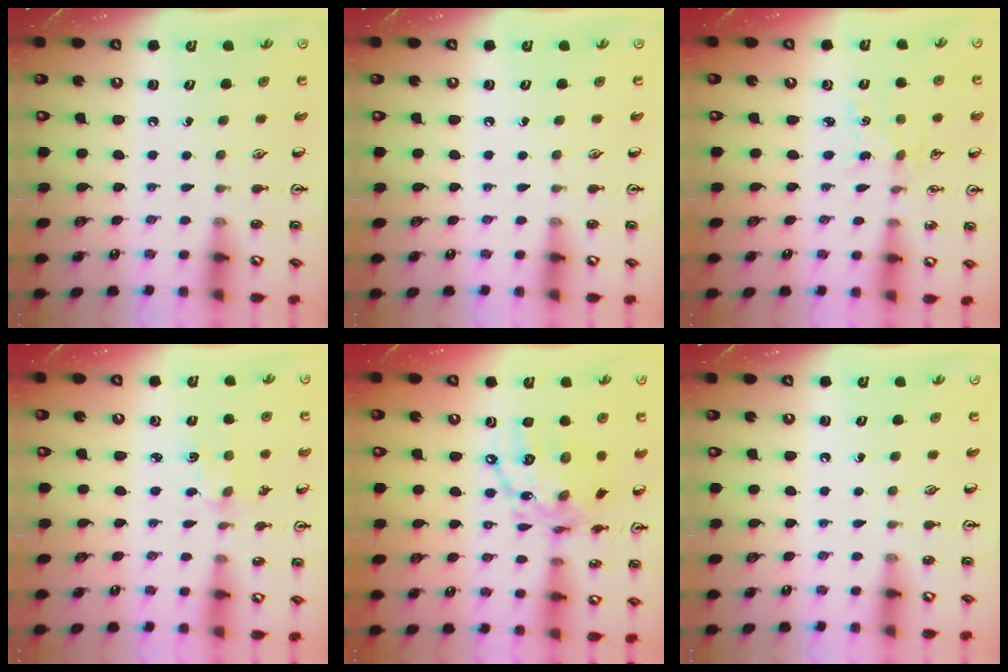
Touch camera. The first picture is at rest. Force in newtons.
{"total": 0.0}
{"total": 1.0, "press": 1.0, "slide": 0.1}
{"total": 1.3, "press": 1.2, "slide": 0.4}
{"total": 15.3, "press": 15.3, "slide": 1.0}
{"total": 0.0}